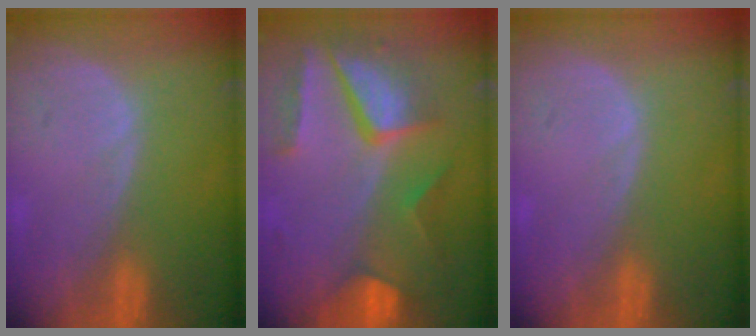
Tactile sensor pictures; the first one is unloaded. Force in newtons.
{"total": 10.3, "press": 8.8, "slide": 5.4}
{"total": 0.0}